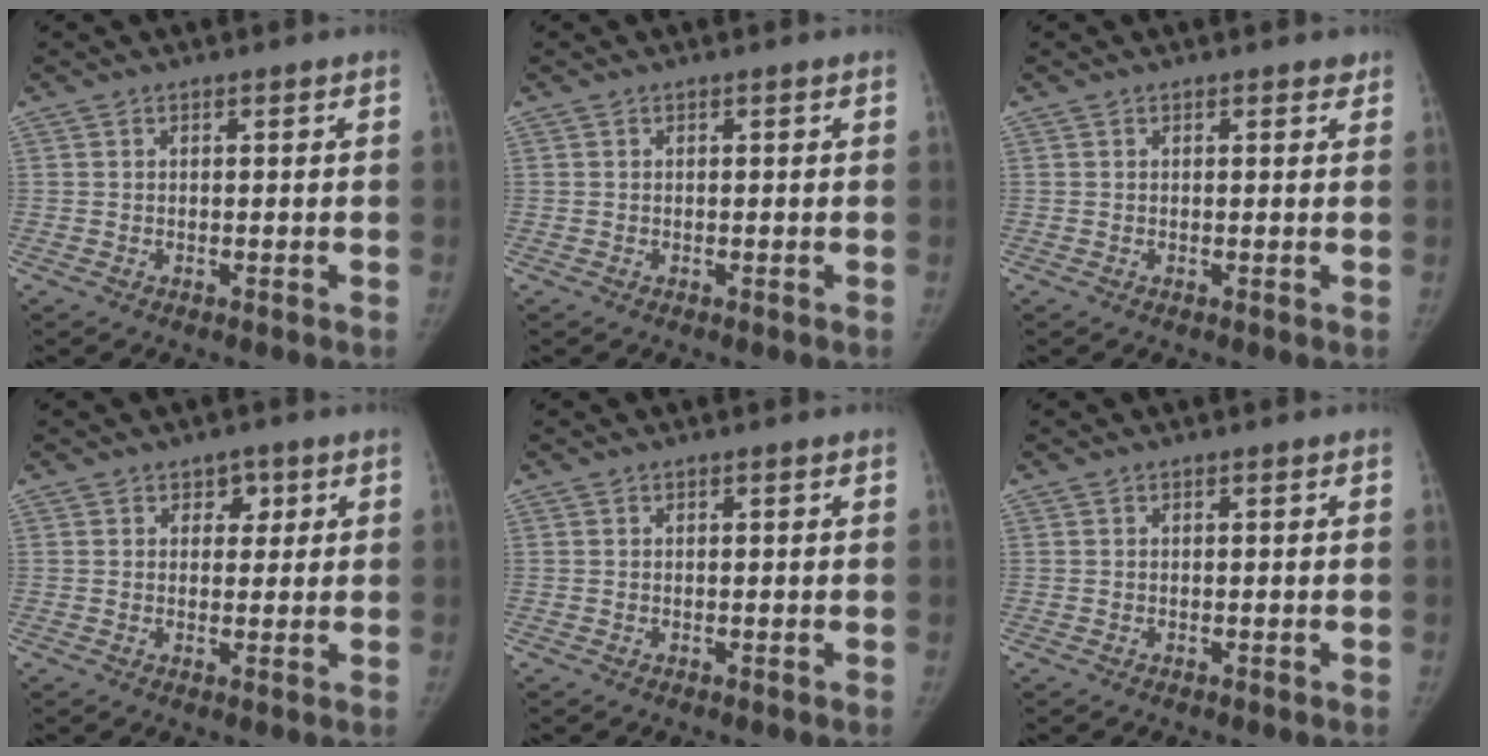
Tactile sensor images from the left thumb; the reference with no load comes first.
{"total": 0.0}
{"total": 0.9, "force": [0.7, 0.5, 0.3], "torque": [0.004, -0.004, 0.003]}
{"total": 3.2, "force": [1.5, 2.4, 1.3], "torque": [0.009, -0.005, 0.018]}
{"total": 0.0}
{"total": 0.0}